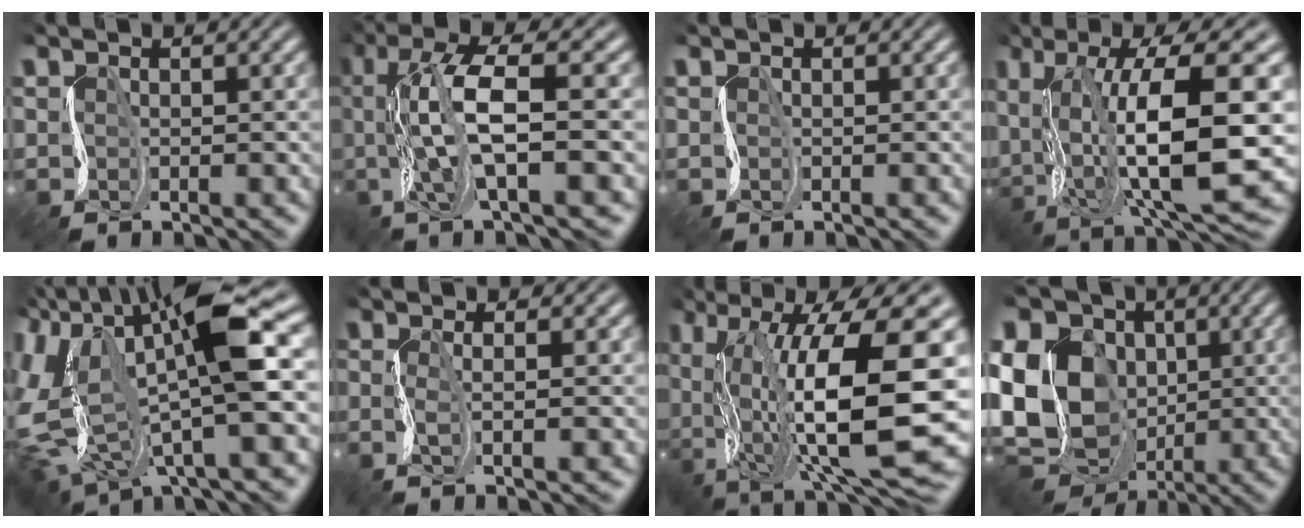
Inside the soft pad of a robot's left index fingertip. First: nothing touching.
{"total": 7.7, "force": [-1.1, 1.3, 7.5], "torque": [-0.129, -0.005, -0.019]}
{"total": 0.0}
{"total": 13.3, "force": [-0.2, 3.6, 12.8], "torque": [-0.217, -0.014, 0.010]}
{"total": 11.7, "force": [-1.0, 5.4, 10.3], "torque": [-0.194, -0.038, -0.010]}
{"total": 1.8, "force": [-1.0, -0.2, 1.6], "torque": [-0.017, -0.014, -0.037]}
{"total": 13.9, "force": [-1.9, 4.5, 13.0], "torque": [-0.201, -0.022, -0.025]}
{"total": 16.7, "force": [-1.8, 13.6, 9.4], "torque": [-0.211, -0.004, -0.053]}